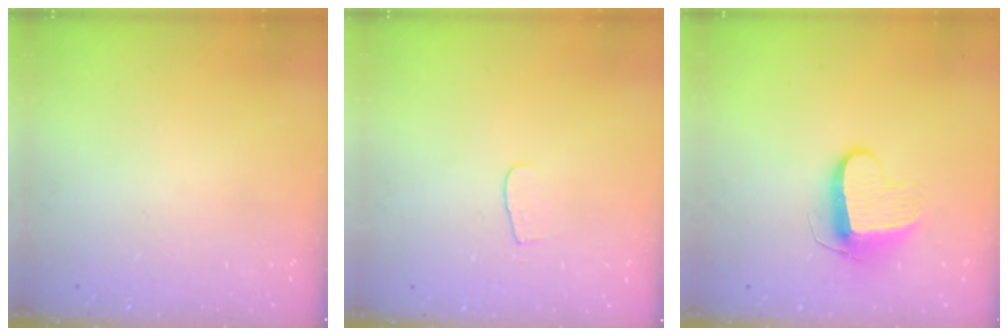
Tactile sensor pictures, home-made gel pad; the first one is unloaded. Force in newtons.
{"total": 4.2, "press": 4.2, "slide": 0.4}
{"total": 9.2, "press": 9.2, "slide": 0.3}